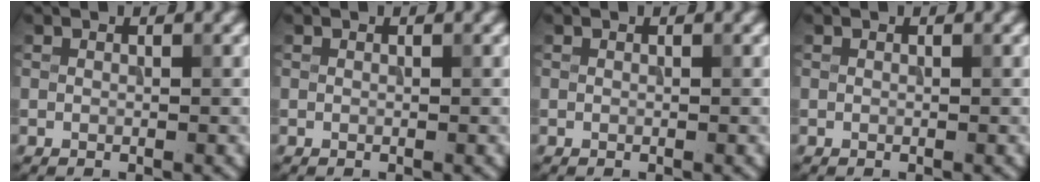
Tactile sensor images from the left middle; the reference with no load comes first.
{"total": 0.0}
{"total": 0.0}
{"total": 0.0}